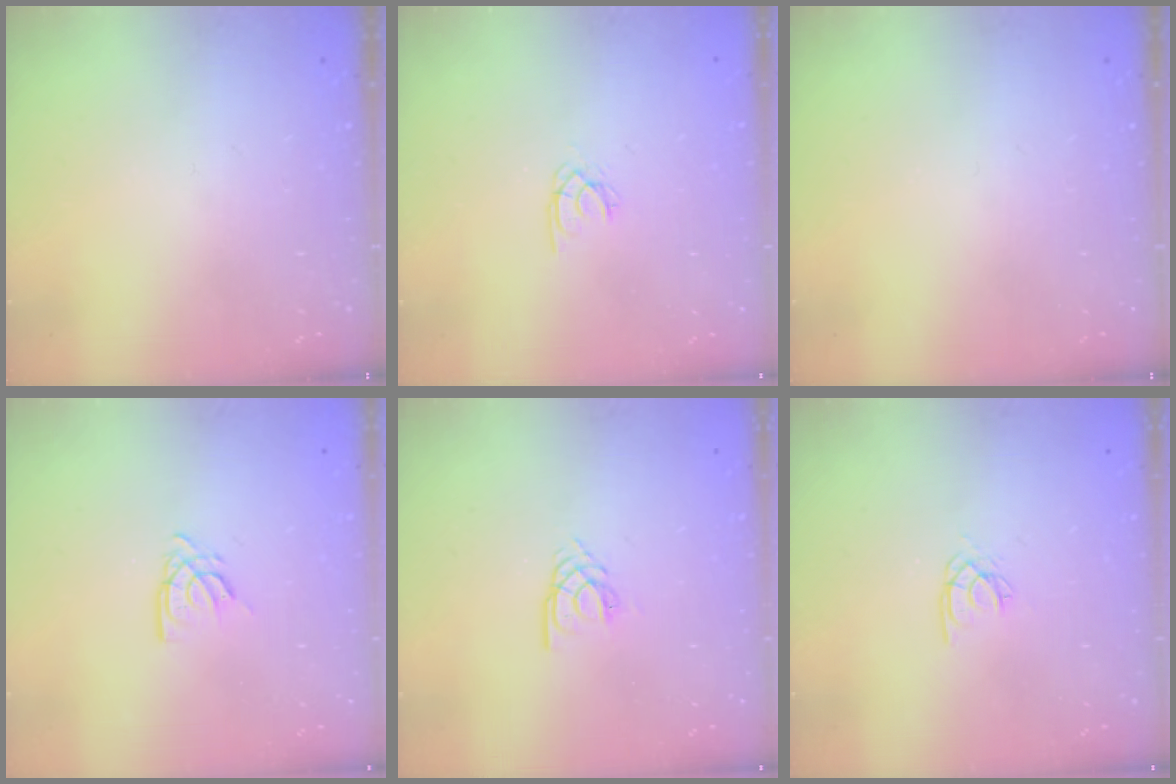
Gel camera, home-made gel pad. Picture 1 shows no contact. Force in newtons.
{"total": 1.7, "press": 1.7, "slide": 0.1}
{"total": 0.0}
{"total": 4.7, "press": 4.7, "slide": 0.3}
{"total": 2.6, "press": 2.6, "slide": 0.3}
{"total": 2.5, "press": 2.5, "slide": 0.1}